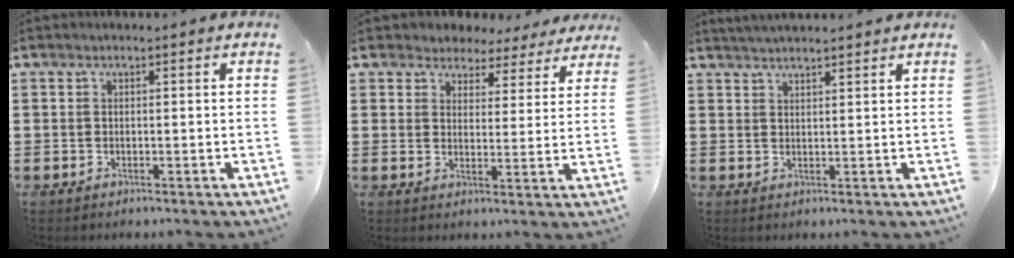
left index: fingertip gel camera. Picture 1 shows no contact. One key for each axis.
{"total": 4.1, "fx": 3.8, "fy": 1.6, "fz": 0.2, "tx": -0.029, "ty": -0.015, "tz": 0.067}
{"total": 2.2, "fx": 2.1, "fy": -0.2, "fz": 0.4, "tx": -0.012, "ty": -0.002, "tz": 0.041}